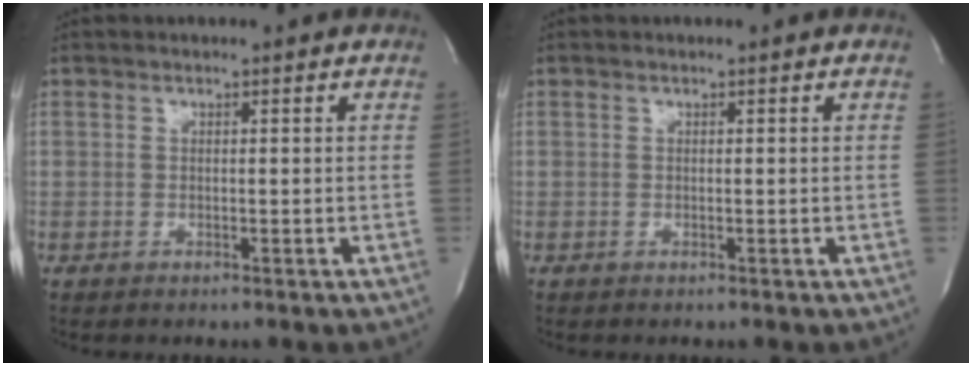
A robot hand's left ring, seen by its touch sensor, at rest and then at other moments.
{"total": 0.0}